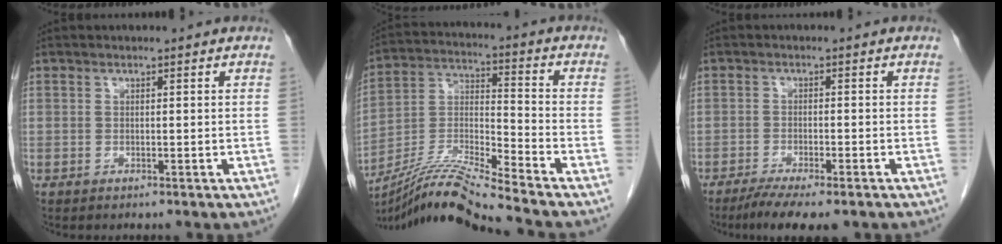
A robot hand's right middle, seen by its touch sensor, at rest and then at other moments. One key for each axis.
{"total": 12.7, "fx": -11.5, "fy": -2.4, "fz": 4.9, "tx": -0.090, "ty": -0.003, "tz": -0.215}
{"total": 7.6, "fx": -5.8, "fy": 1.0, "fz": 4.8, "tx": -0.077, "ty": -0.018, "tz": -0.088}